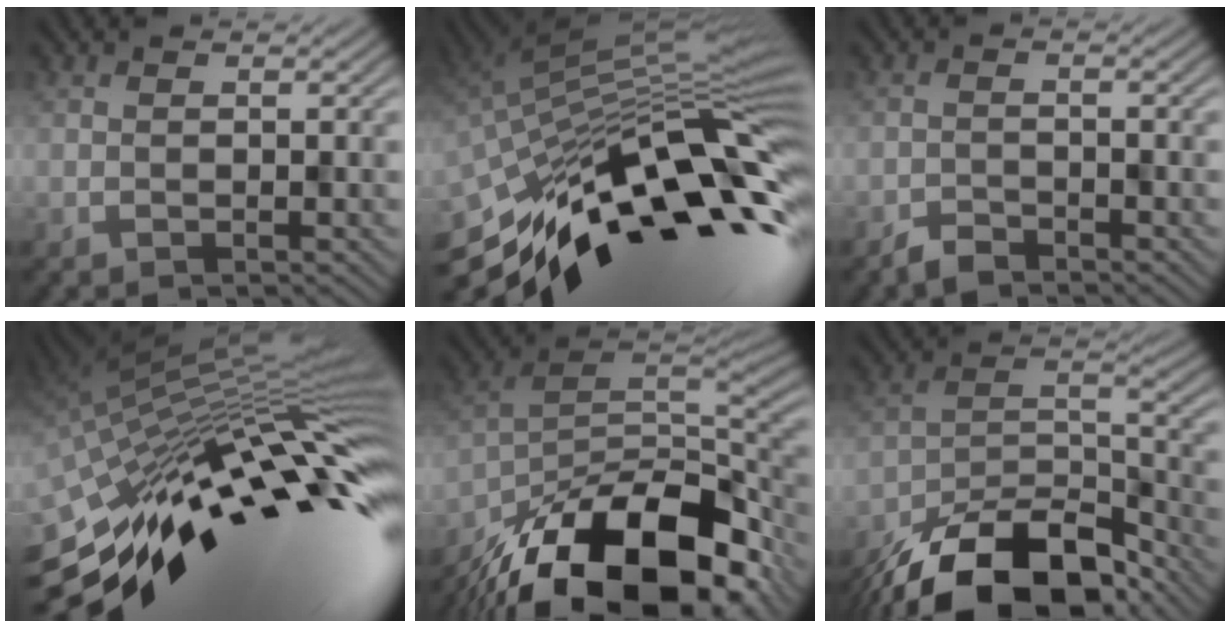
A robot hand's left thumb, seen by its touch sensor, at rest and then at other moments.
{"total": 16.1, "force": [-6.8, 6.1, 13.3], "torque": [-0.239, 0.001, -0.133]}
{"total": 2.1, "force": [-1.9, 0.6, 0.6], "torque": [-0.012, -0.001, -0.040]}
{"total": 18.2, "force": [-3.1, 5.2, 17.1], "torque": [-0.289, -0.003, -0.077]}
{"total": 18.7, "force": [-11.7, 8.8, 11.6], "torque": [-0.219, -0.043, -0.186]}
{"total": 16.1, "force": [-12.0, 6.7, 8.4], "torque": [-0.187, -0.028, -0.188]}